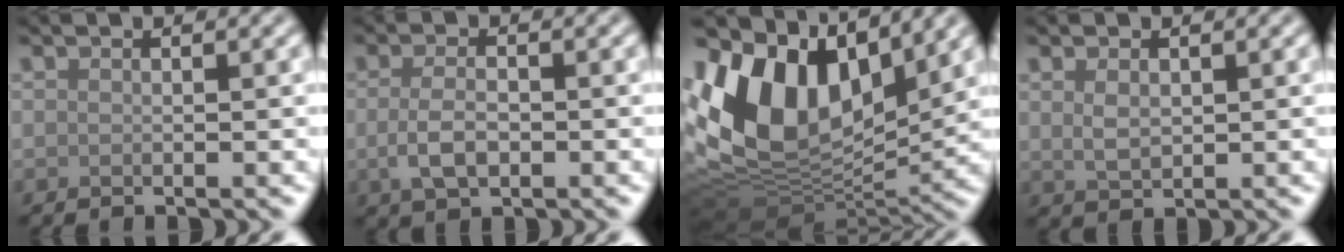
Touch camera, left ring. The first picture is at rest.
{"total": 3.0, "force": [-0.6, 1.7, 2.5], "torque": [-0.052, -0.004, -0.011]}
{"total": 13.7, "force": [3.6, 8.7, 9.9], "torque": [-0.200, 0.008, 0.066]}
{"total": 1.8, "force": [0.6, 1.1, 1.3], "torque": [-0.028, -0.003, 0.016]}